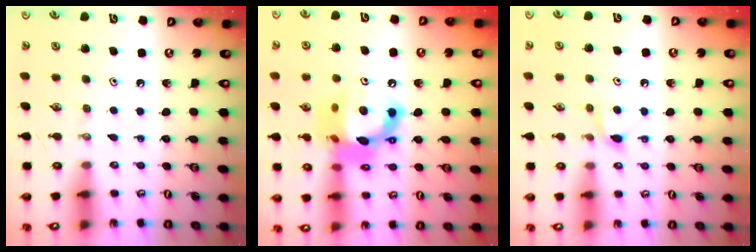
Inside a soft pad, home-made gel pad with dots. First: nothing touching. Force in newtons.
{"total": 15.9, "press": 15.9, "slide": 0.9}
{"total": 4.7, "press": 4.7, "slide": 0.6}